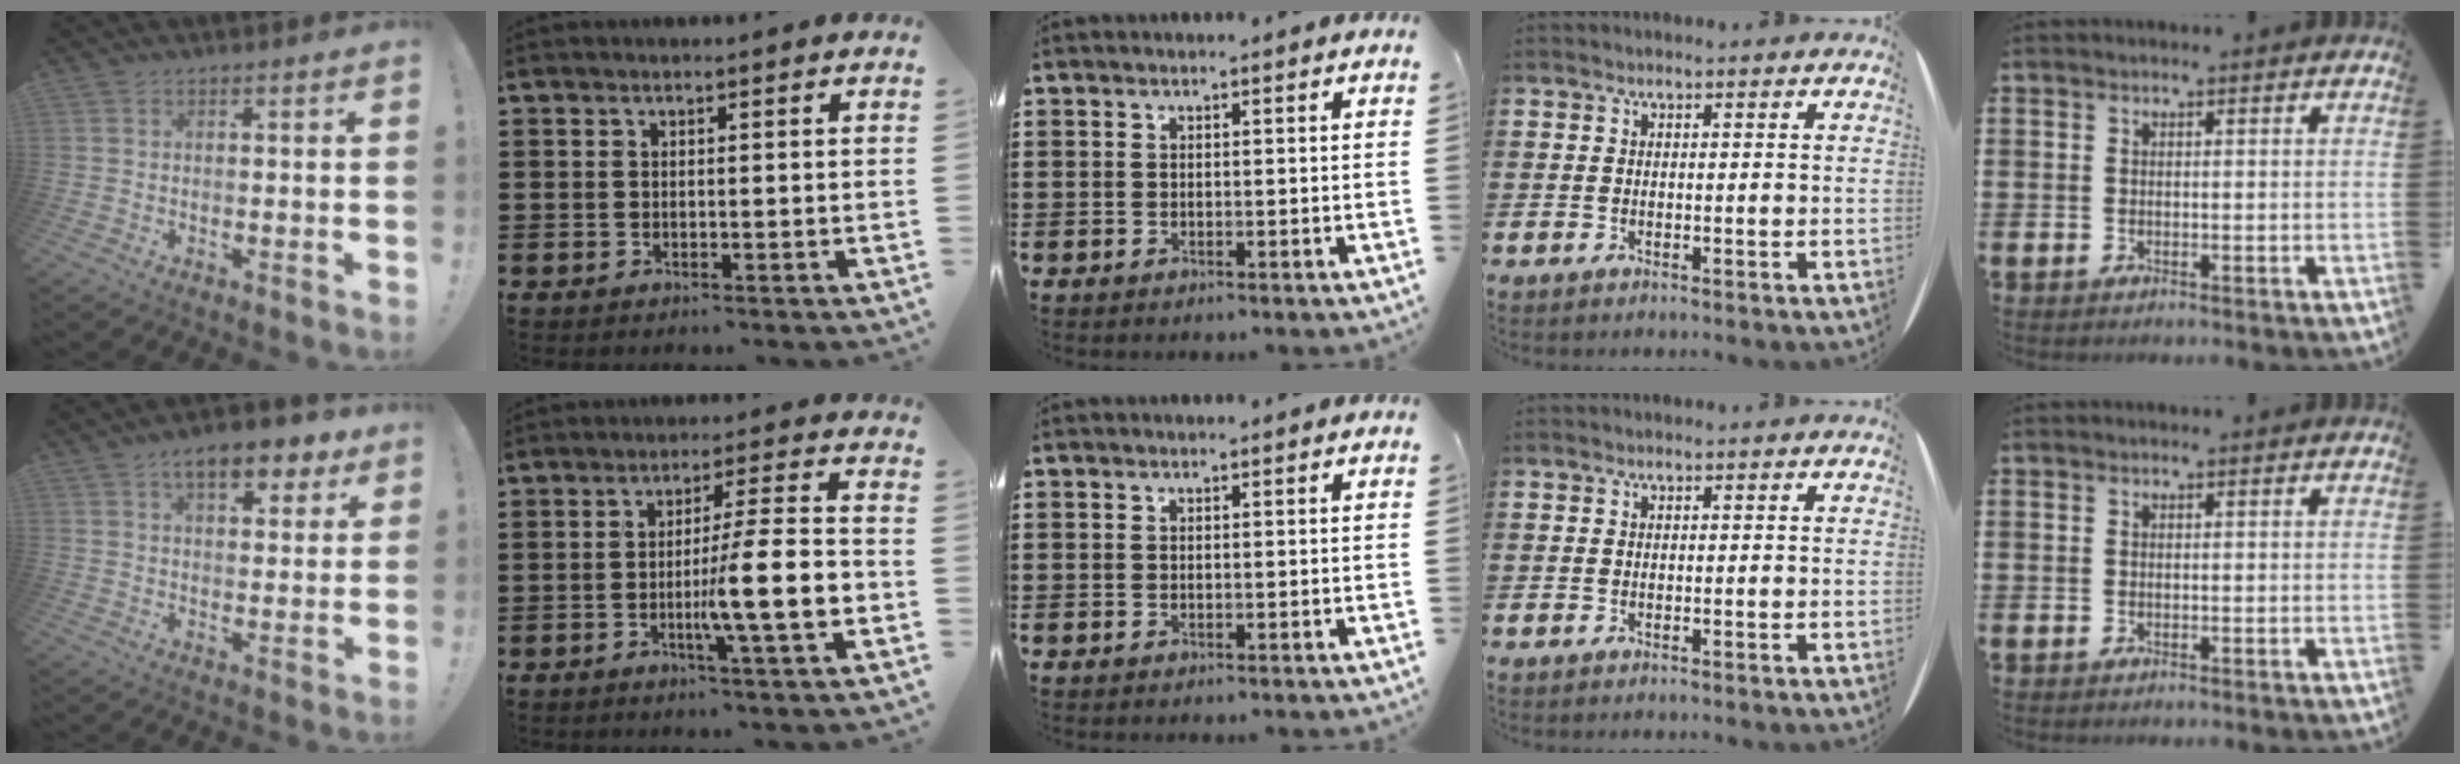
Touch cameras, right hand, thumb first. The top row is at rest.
{"thumb": {"total": 10.5, "force": [6.2, 4.8, 7.0], "torque": [-0.096, -0.029, 0.106]}, "index": {"total": 10.7, "force": [-2.7, 0.5, 10.4], "torque": [-0.164, -0.014, -0.051]}}